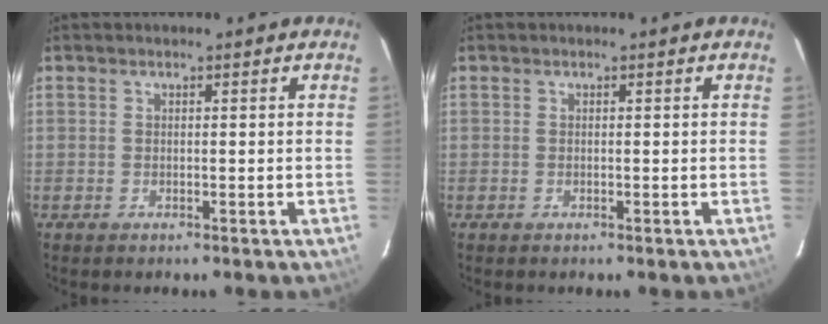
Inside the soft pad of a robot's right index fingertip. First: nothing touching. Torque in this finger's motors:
{"motor_torque": [0.00, 0.00, 0.00, 0.00]}